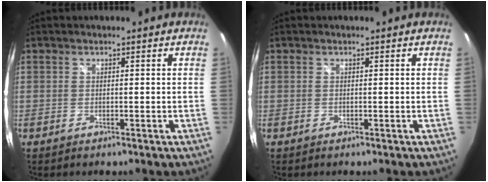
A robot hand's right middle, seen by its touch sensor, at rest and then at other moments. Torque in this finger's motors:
{"motor_torque": [0.00, 0.00, 0.00, 0.00]}